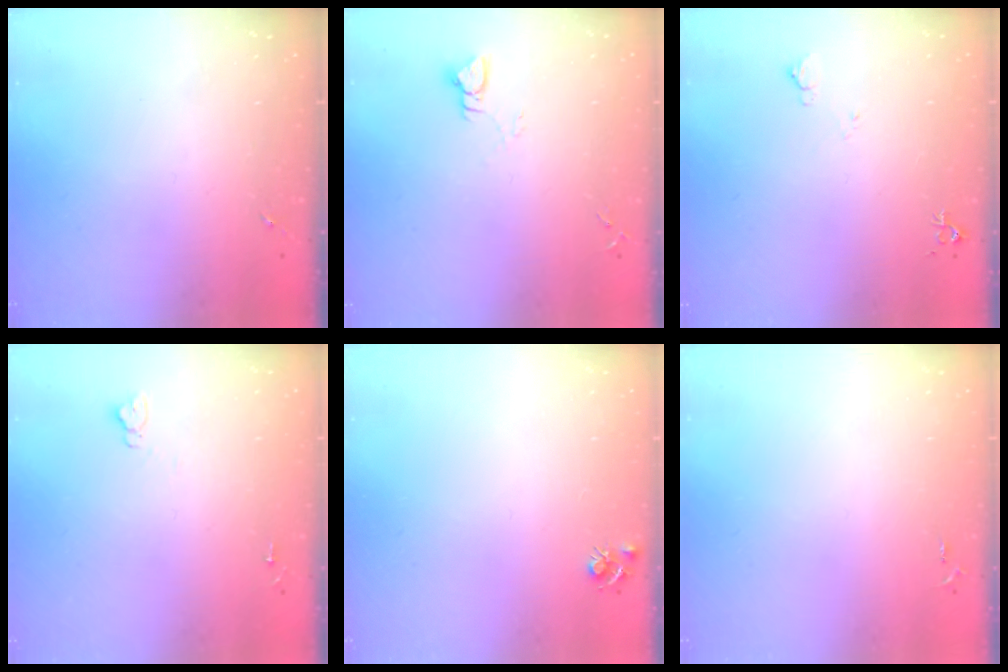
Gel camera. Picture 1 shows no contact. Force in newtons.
{"total": 3.0, "press": 3.0, "slide": 0.3}
{"total": 5.2, "press": 5.1, "slide": 1.1}
{"total": 3.8, "press": 3.8, "slide": 0.3}
{"total": 4.8, "press": 4.7, "slide": 0.7}
{"total": 2.6, "press": 2.6, "slide": 0.3}